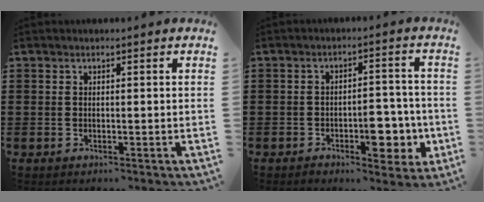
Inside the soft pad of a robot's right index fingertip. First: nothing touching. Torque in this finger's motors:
{"motor_torque": [0.40, -0.24, 0.19, 0.09]}